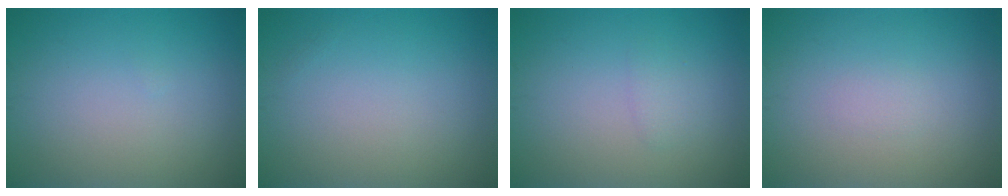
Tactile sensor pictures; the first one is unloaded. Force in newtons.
{"total": 0.0}
{"total": 1.0, "press": 1.0, "slide": 0.1}
{"total": 0.6, "press": 0.6, "slide": 0.0}